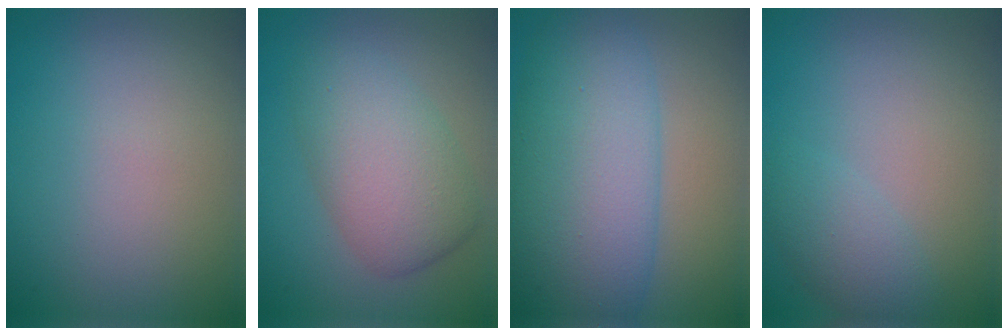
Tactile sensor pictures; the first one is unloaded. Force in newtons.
{"total": 5.9, "press": 5.9, "slide": 0.1}
{"total": 11.1, "press": 11.0, "slide": 0.4}
{"total": 2.3, "press": 2.3, "slide": 0.2}